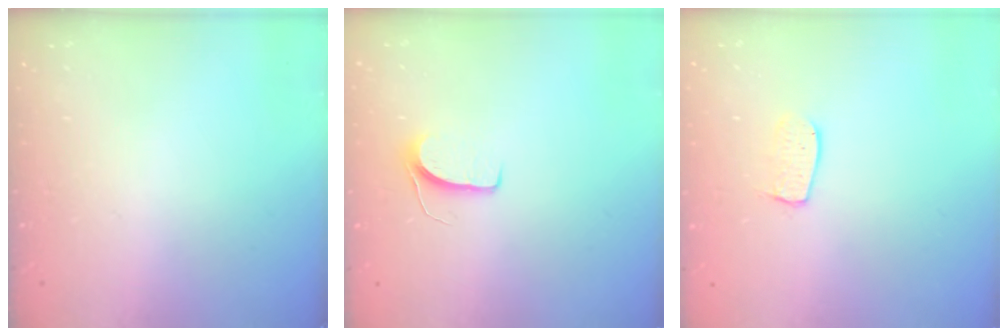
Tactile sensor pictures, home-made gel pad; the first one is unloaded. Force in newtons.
{"total": 6.2, "press": 6.2, "slide": 0.5}
{"total": 6.7, "press": 6.7, "slide": 0.5}